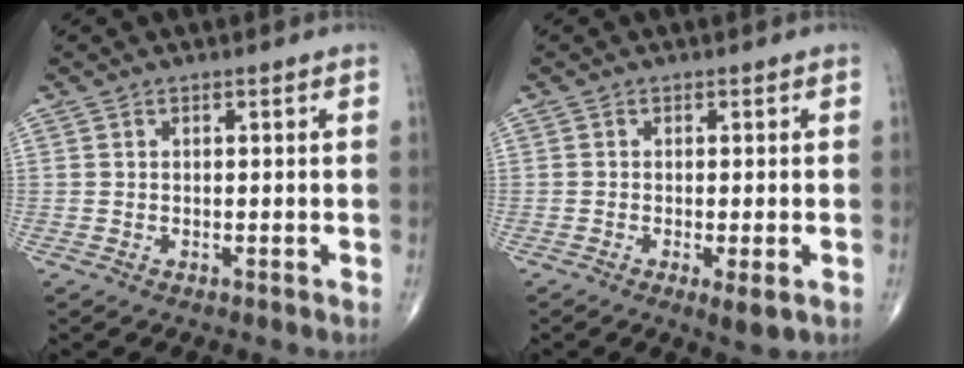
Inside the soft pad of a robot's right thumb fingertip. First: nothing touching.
{"total": 3.3, "force": [-1.2, 0.7, 3.0], "torque": [-0.050, -0.009, -0.020]}